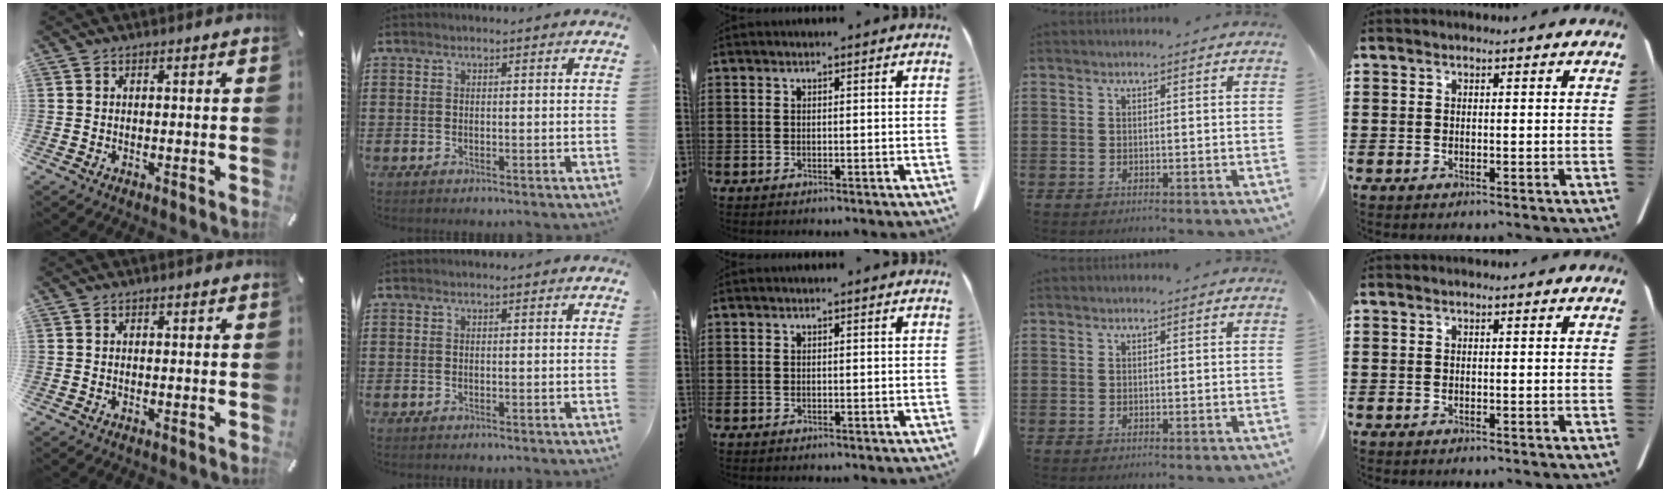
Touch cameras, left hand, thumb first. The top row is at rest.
{}